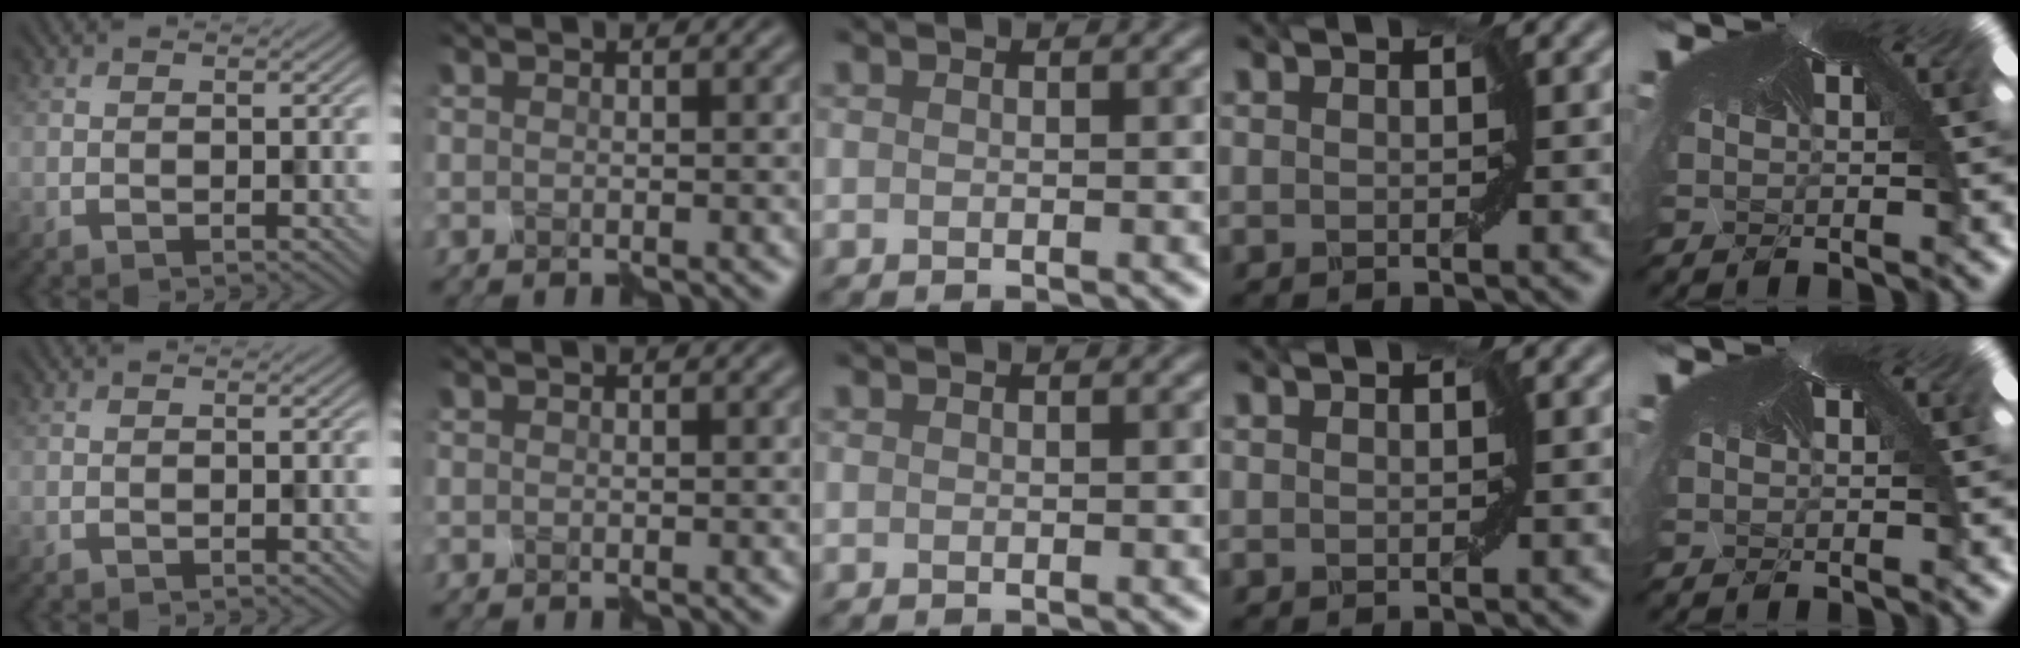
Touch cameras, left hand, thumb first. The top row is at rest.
{}